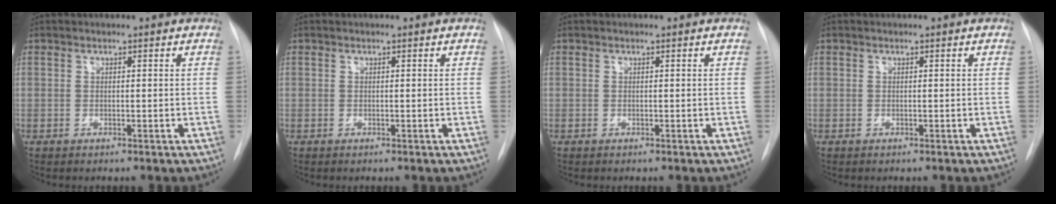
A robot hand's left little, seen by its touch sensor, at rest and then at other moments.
{"total": 0.0}
{"total": 0.0}
{"total": 0.0}